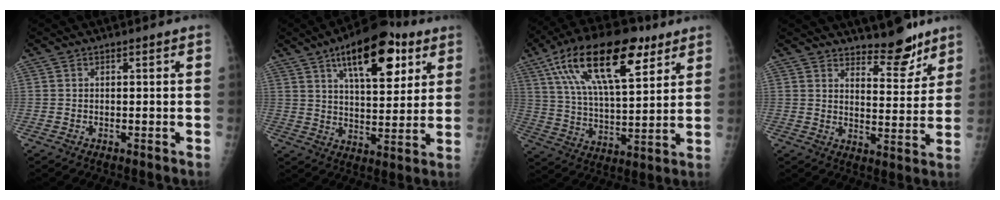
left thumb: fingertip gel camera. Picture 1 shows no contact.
{"total": 17.8, "force": [8.9, 7.7, 13.4], "torque": [-0.158, -0.026, 0.136]}
{"total": 22.4, "force": [11.4, 9.1, 17.0], "torque": [-0.279, -0.017, 0.197]}
{"total": 8.2, "force": [7.1, 2.7, 3.1], "torque": [-0.015, -0.060, 0.112]}